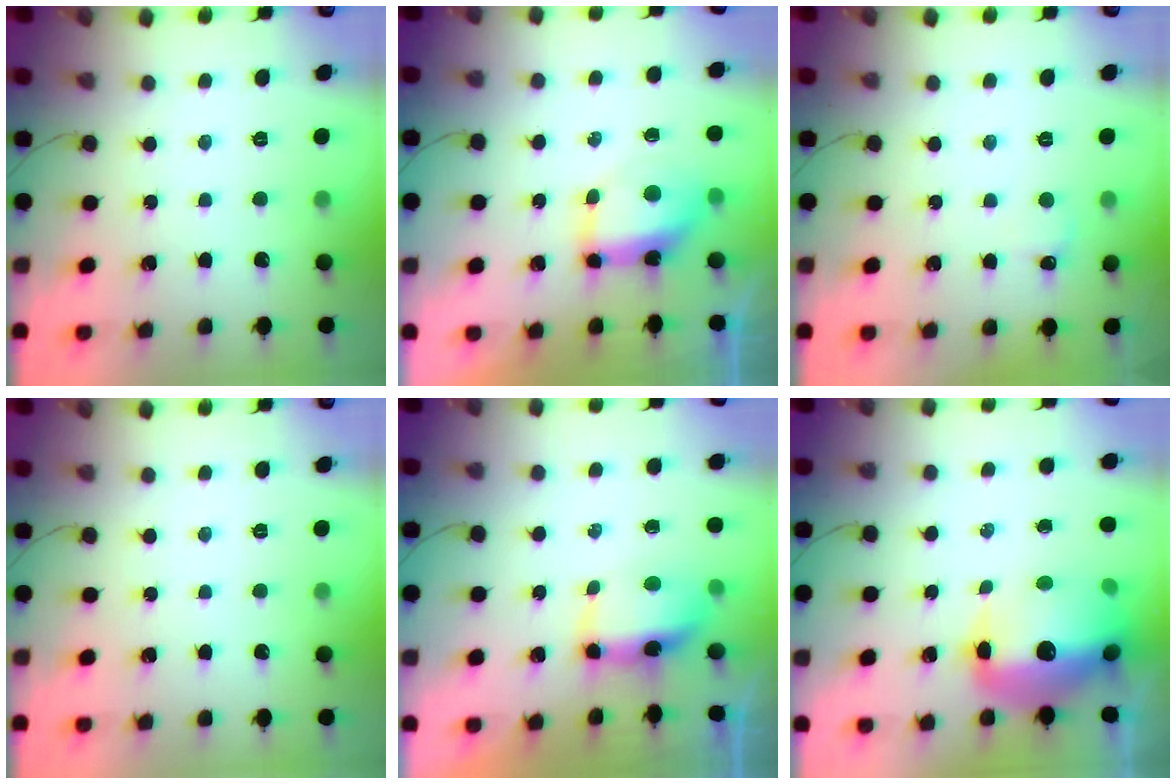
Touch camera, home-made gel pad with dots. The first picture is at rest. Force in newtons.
{"total": 8.0, "press": 7.9, "slide": 1.1}
{"total": 4.9, "press": 4.8, "slide": 1.3}
{"total": 0.0}
{"total": 7.1, "press": 7.0, "slide": 1.2}
{"total": 19.2, "press": 17.0, "slide": 9.0}